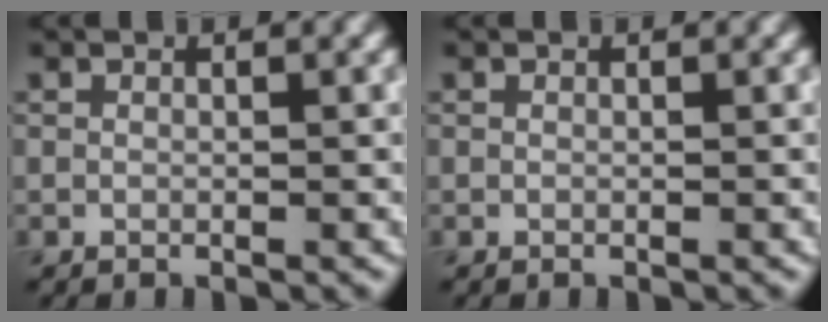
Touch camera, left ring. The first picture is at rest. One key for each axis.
{"total": 0.0}